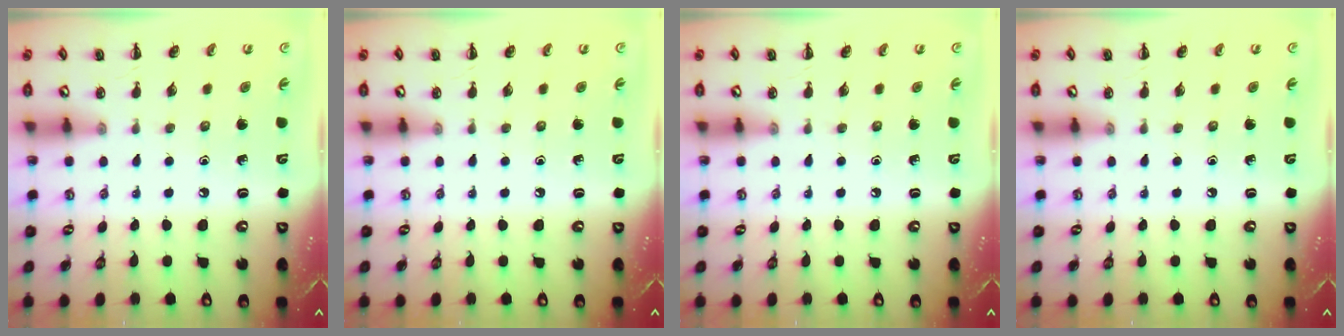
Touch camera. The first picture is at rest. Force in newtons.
{"total": 0.0}
{"total": 0.0}
{"total": 0.0}